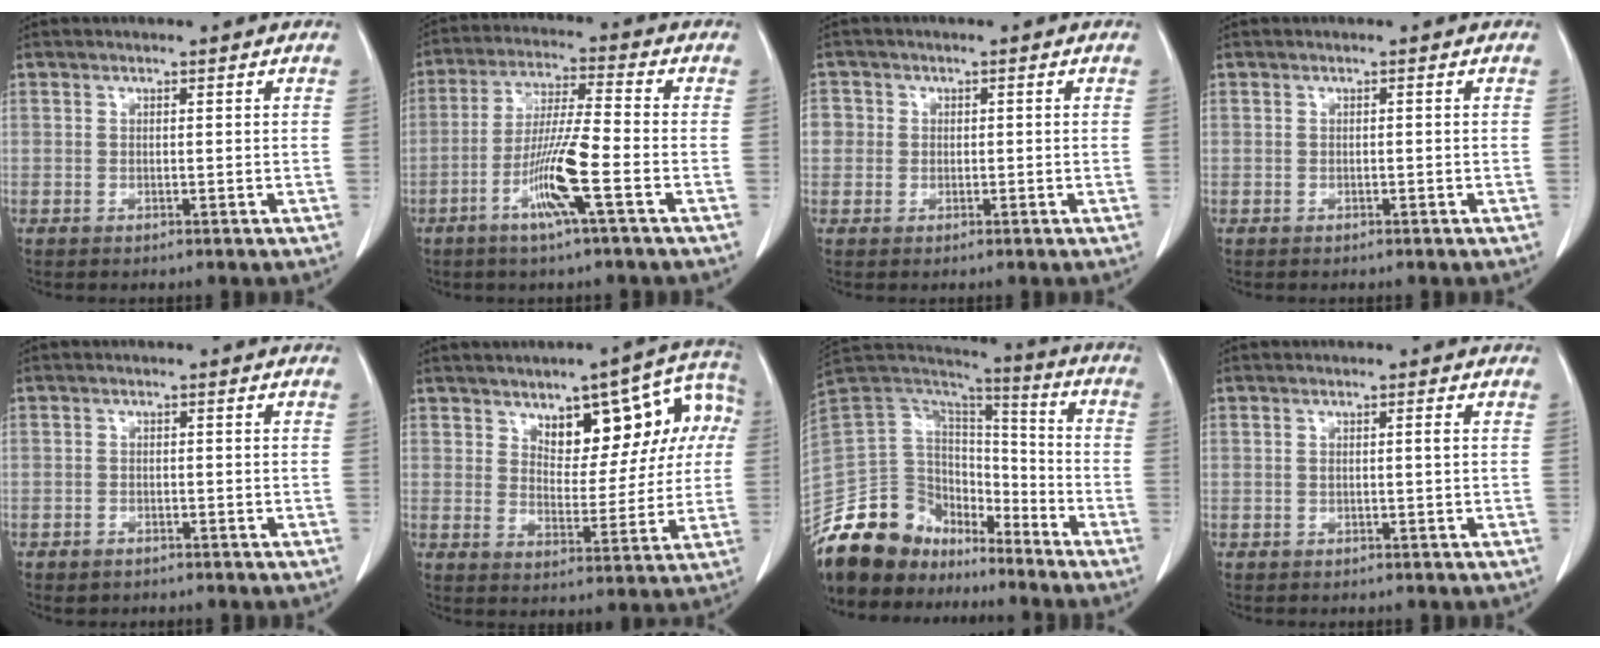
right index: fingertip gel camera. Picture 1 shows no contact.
{"total": 9.9, "force": [-4.0, -0.6, 9.0], "torque": [-0.177, -0.009, -0.082]}
{"total": 3.2, "force": [0.0, 3.1, 0.8], "torque": [-0.005, 0.011, -0.004]}
{"total": 0.0}
{"total": 1.4, "force": [-1.0, 0.8, 0.5], "torque": [-0.011, 0.001, -0.016]}
{"total": 13.0, "force": [4.5, 6.2, 10.5], "torque": [-0.125, 0.038, 0.067]}
{"total": 17.7, "force": [-14.6, 9.1, 4.3], "torque": [-0.084, 0.063, -0.259]}
{"total": 0.8, "force": [0.0, -0.1, 0.8], "torque": [-0.017, 0.000, 0.000]}